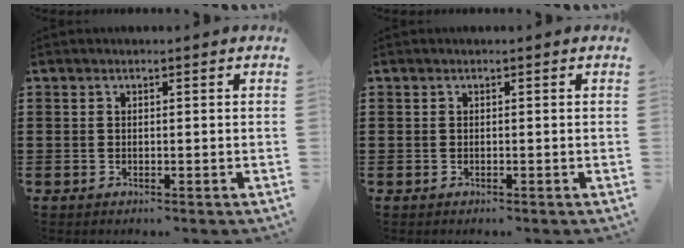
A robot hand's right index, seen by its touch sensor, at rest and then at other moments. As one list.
[{"total": 0.0}]